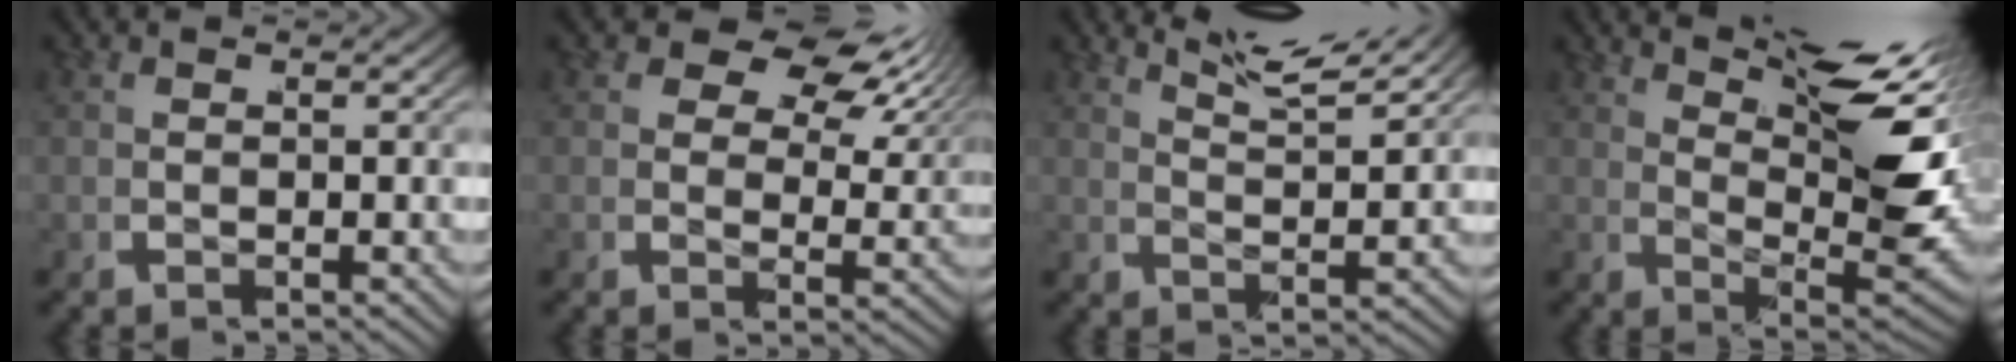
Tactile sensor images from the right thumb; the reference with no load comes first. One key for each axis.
{"total": 6.5, "fx": 3.8, "fy": 3.4, "fz": 4.0, "tx": -0.047, "ty": 0.006, "tz": 0.051}
{"total": 5.6, "fx": 5.1, "fy": 0.8, "fz": 2.3, "tx": -0.036, "ty": 0.015, "tz": 0.076}
{"total": 12.6, "fx": 4.8, "fy": 4.8, "fz": 10.6, "tx": -0.149, "ty": -0.001, "tz": 0.080}